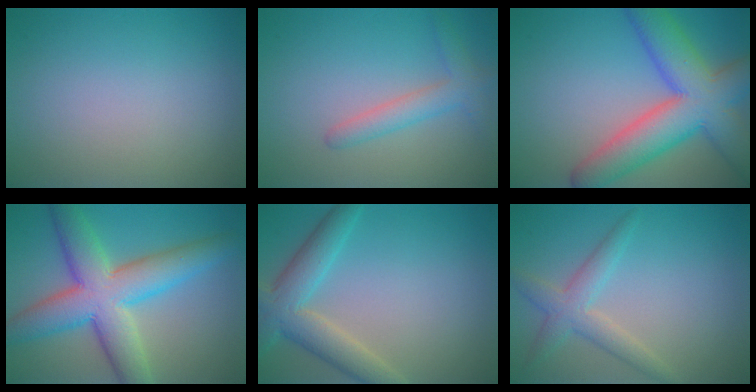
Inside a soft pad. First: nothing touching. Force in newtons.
{"total": 2.1, "press": 2.1, "slide": 0.2}
{"total": 10.1, "press": 10.1, "slide": 0.5}
{"total": 9.3, "press": 9.3, "slide": 0.2}
{"total": 5.2, "press": 5.2, "slide": 0.3}
{"total": 3.1, "press": 3.0, "slide": 0.2}